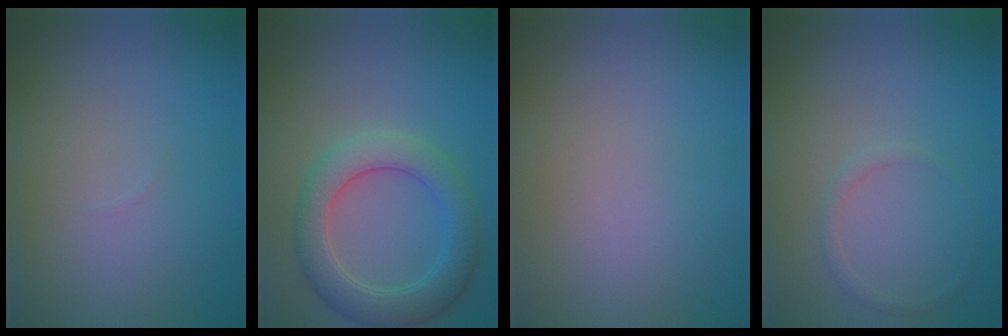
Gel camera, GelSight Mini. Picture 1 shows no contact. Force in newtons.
{"total": 5.2, "press": 5.2, "slide": 0.2}
{"total": 0.0}
{"total": 0.8, "press": 0.8, "slide": 0.0}